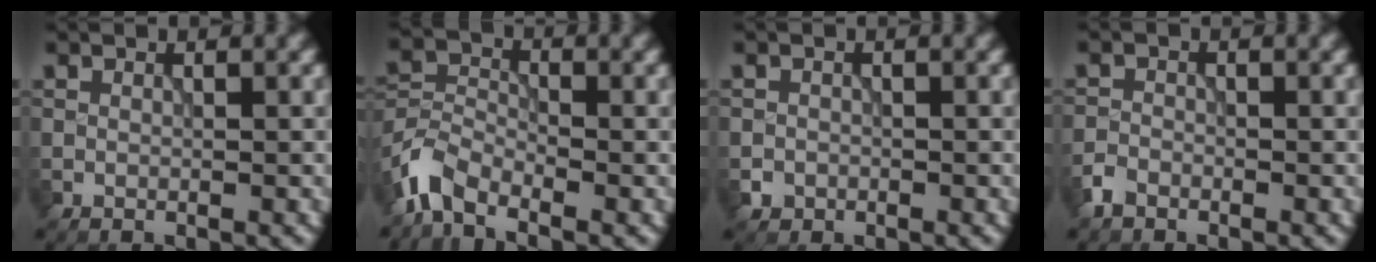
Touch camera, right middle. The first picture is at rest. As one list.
[{"total": 4.0, "force": [-3.1, 1.6, 1.8], "torque": [-0.040, -0.002, -0.078]}, {"total": 1.1, "force": [-0.5, 1.0, 0.0], "torque": [0.006, -0.002, -0.010]}, {"total": 1.5, "force": [-1.2, 0.8, 0.4], "torque": [-0.004, 0.002, -0.029]}]